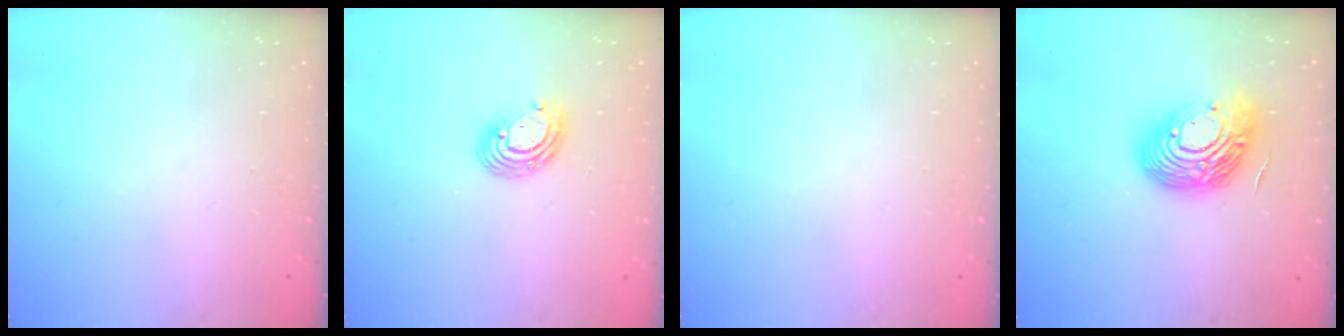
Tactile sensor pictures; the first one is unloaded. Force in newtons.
{"total": 8.0, "press": 7.9, "slide": 1.2}
{"total": 0.0}
{"total": 17.5, "press": 17.5, "slide": 1.3}